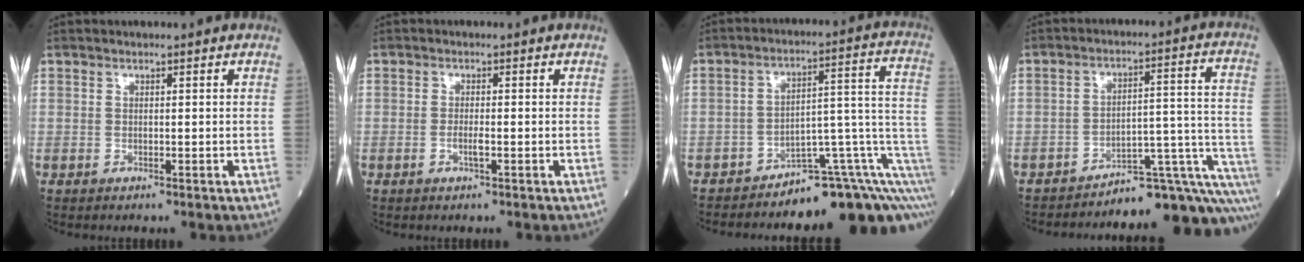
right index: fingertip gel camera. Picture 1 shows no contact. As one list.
[{"total": 1.4, "force": [-0.5, 0.1, 1.3], "torque": [-0.030, -0.001, -0.011]}, {"total": 12.2, "force": [-7.6, 3.0, 9.1], "torque": [-0.080, 0.079, -0.098]}, {"total": 15.8, "force": [-14.6, 1.5, 5.8], "torque": [-0.003, 0.058, -0.192]}]